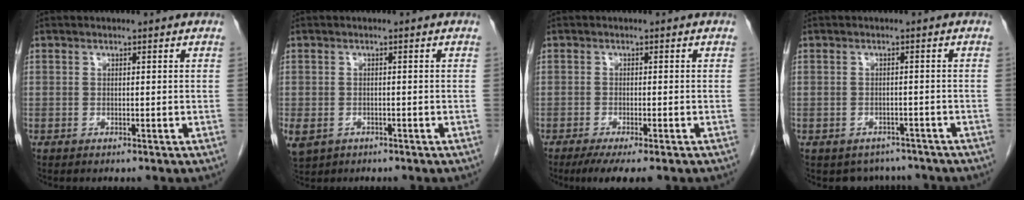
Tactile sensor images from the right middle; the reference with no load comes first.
{"total": 6.3, "force": [-2.9, 5.0, 2.6], "torque": [-0.072, -0.007, -0.039]}
{"total": 5.5, "force": [-4.0, 0.6, 3.8], "torque": [-0.055, -0.016, -0.059]}
{"total": 4.2, "force": [-3.6, 2.2, 0.0], "torque": [0.006, 0.006, -0.046]}